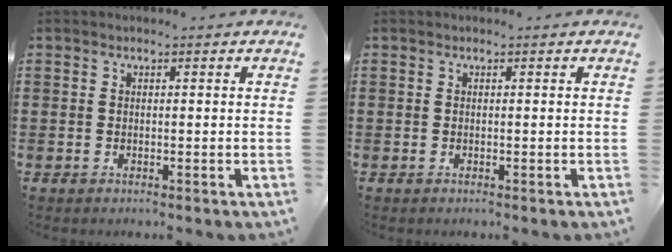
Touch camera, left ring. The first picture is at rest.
{"total": 0.0}